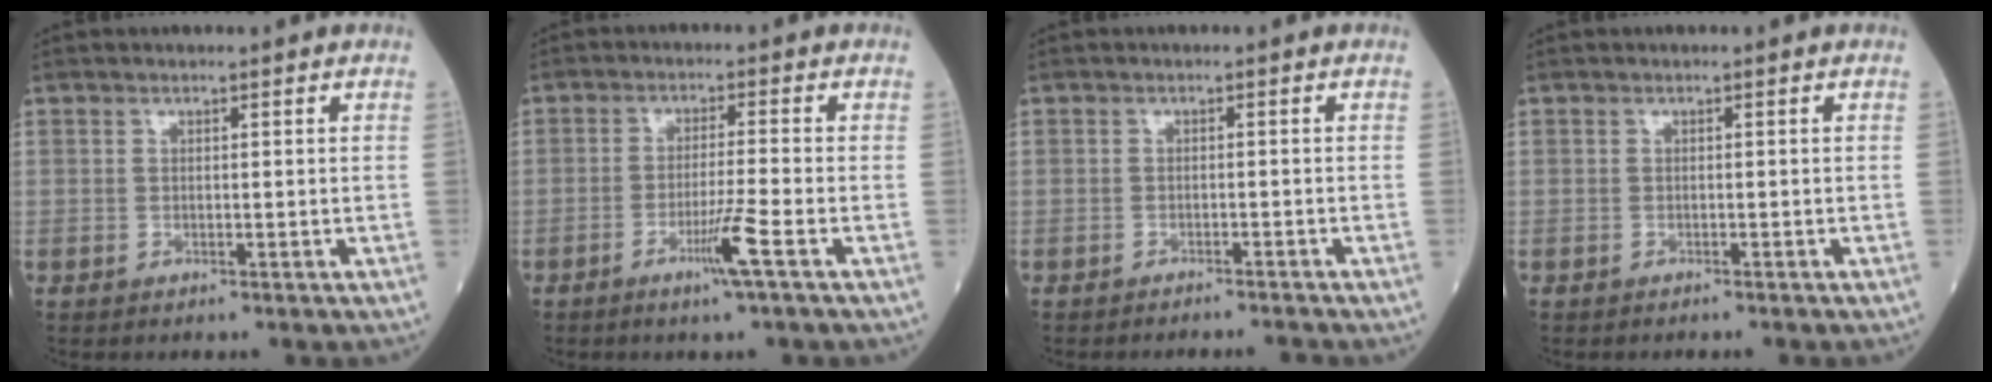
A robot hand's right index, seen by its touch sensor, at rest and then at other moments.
{"total": 5.3, "force": [-2.6, -1.0, 4.5], "torque": [-0.086, -0.013, -0.051]}
{"total": 2.8, "force": [-2.7, -0.6, 0.0], "torque": [0.003, -0.005, -0.037]}
{"total": 1.1, "force": [-1.0, 0.0, 0.4], "torque": [-0.006, 0.000, -0.012]}